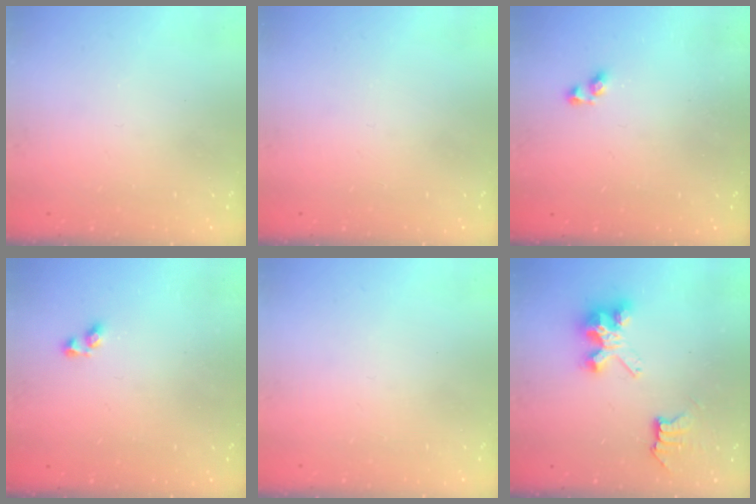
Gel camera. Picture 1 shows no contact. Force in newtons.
{"total": 0.0}
{"total": 2.9, "press": 2.9, "slide": 0.6}
{"total": 2.9, "press": 2.9, "slide": 0.6}
{"total": 0.0}
{"total": 6.4, "press": 6.4, "slide": 0.1}